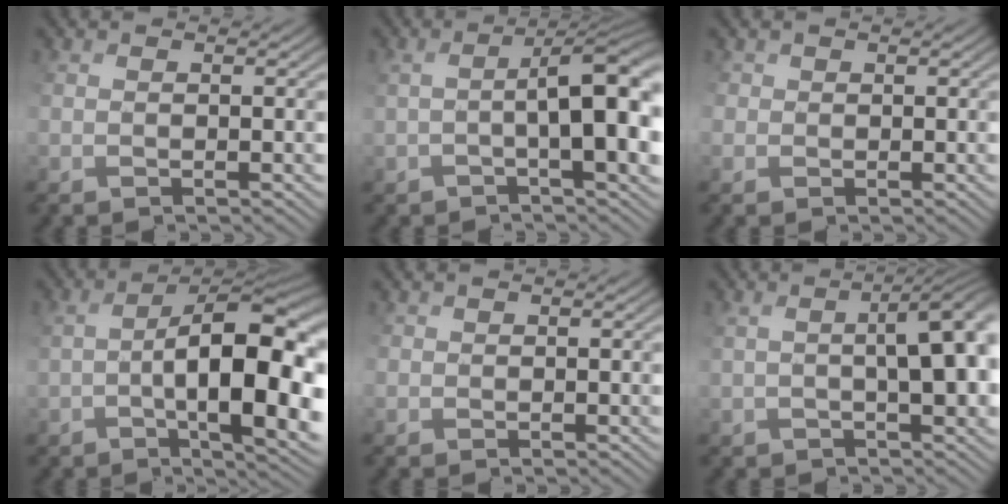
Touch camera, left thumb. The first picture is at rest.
{"total": 8.0, "force": [-0.9, 2.0, 7.7], "torque": [-0.105, 0.009, -0.006]}
{"total": 1.5, "force": [-0.1, 1.3, -0.7], "torque": [0.000, -0.001, -0.002]}
{"total": 12.7, "force": [-2.3, 4.6, 11.6], "torque": [-0.176, 0.002, -0.019]}
{"total": 0.9, "force": [-0.2, 0.5, -0.8], "torque": [0.001, 0.000, -0.003]}
{"total": 5.7, "force": [0.5, 1.7, 5.4], "torque": [-0.060, 0.014, 0.014]}